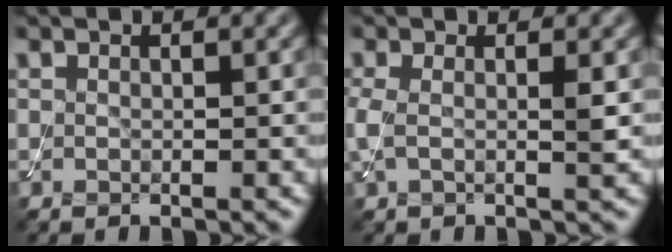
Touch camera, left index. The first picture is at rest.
{"total": 2.5, "force": [0.2, 0.8, 2.4], "torque": [-0.055, 0.000, -0.001]}